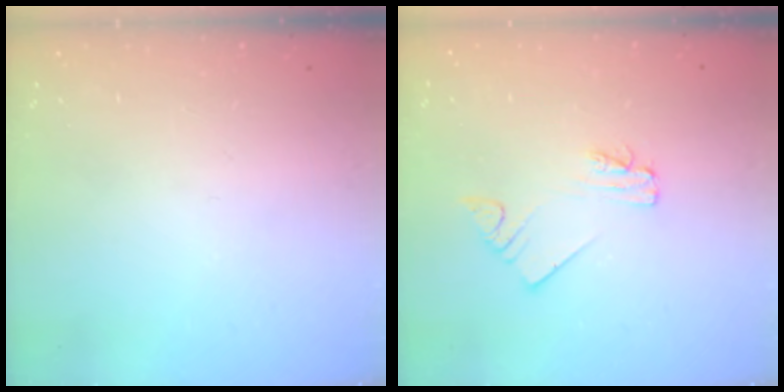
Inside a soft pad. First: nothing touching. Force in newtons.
{"total": 2.0, "press": 2.0, "slide": 0.1}